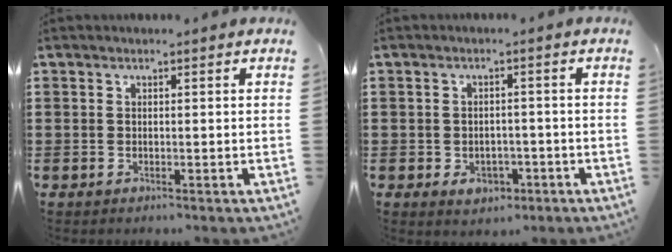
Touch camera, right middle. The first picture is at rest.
{"total": 2.8, "force": [-1.4, 1.9, 1.4], "torque": [-0.021, -0.001, -0.030]}